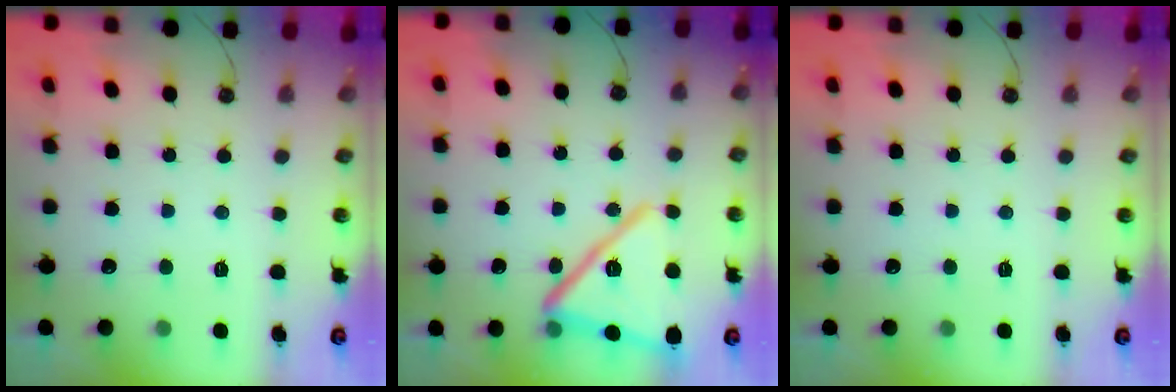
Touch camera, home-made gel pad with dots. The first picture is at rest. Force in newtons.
{"total": 18.6, "press": 17.4, "slide": 6.6}
{"total": 0.0}